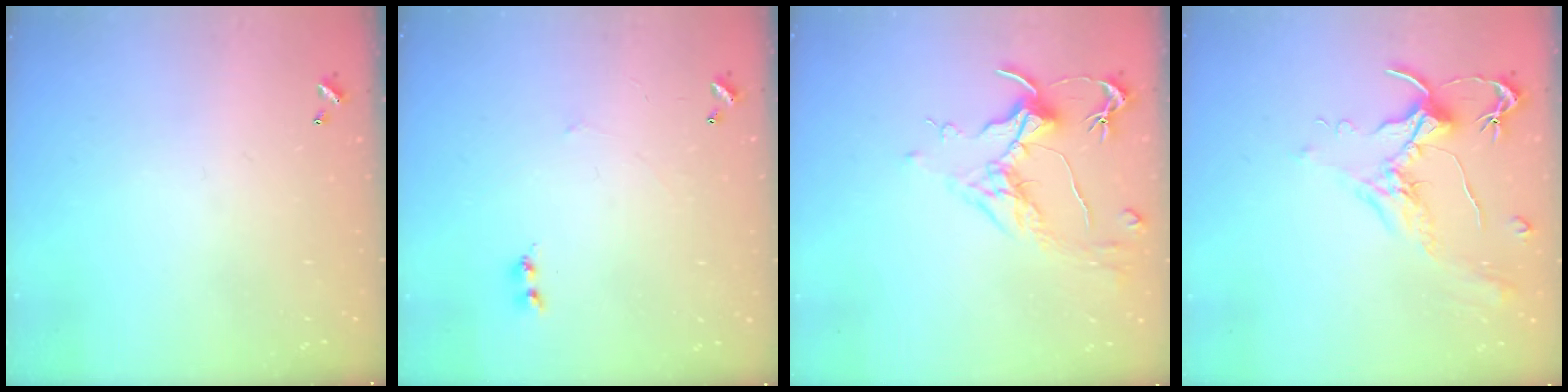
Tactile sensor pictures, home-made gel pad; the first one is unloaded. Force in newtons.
{"total": 2.5, "press": 2.5, "slide": 0.4}
{"total": 1.8, "press": 1.5, "slide": 0.9}
{"total": 1.9, "press": 1.9, "slide": 0.6}